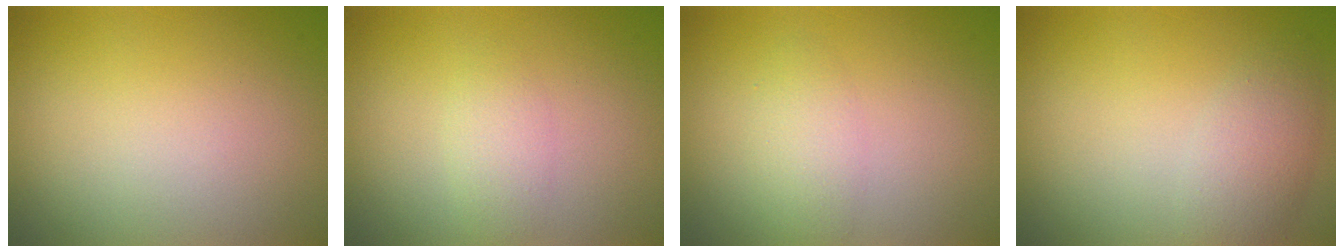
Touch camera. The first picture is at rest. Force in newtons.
{"total": 1.5, "press": 1.5, "slide": 0.0}
{"total": 2.3, "press": 2.3, "slide": 0.0}
{"total": 2.5, "press": 2.5, "slide": 0.1}